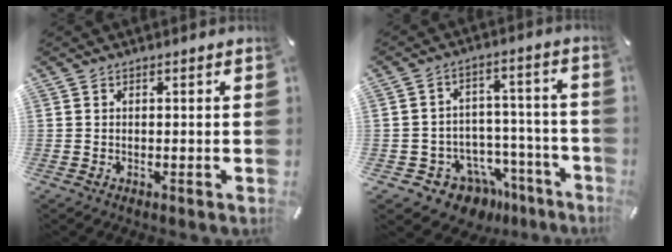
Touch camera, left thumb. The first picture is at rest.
{"total": 8.1, "force": [-4.9, 6.2, 1.8], "torque": [-0.028, 0.030, -0.078]}